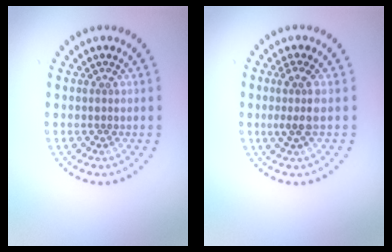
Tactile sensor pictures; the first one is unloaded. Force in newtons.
{"total": 2.0, "press": 1.6, "slide": 1.1}